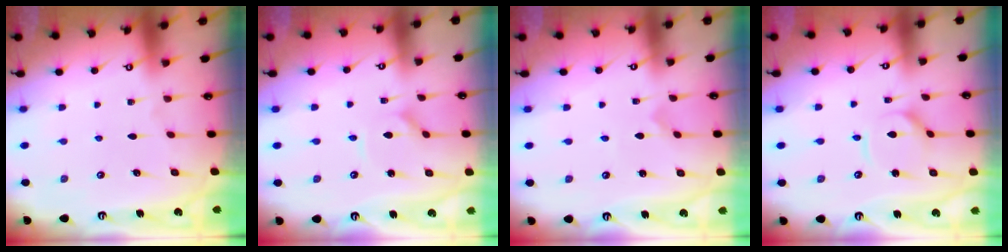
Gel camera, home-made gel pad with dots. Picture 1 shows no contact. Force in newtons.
{"total": 2.2, "press": 2.2, "slide": 0.4}
{"total": 0.0}
{"total": 4.8, "press": 4.8, "slide": 0.4}